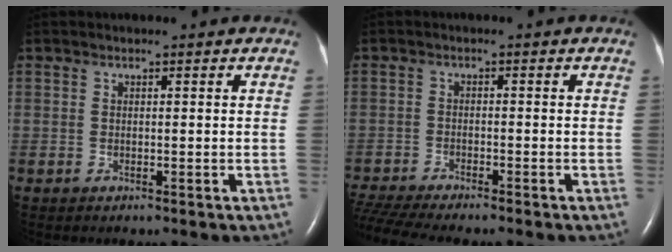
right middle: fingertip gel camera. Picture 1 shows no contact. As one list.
[{"total": 10.3, "force": [-9.2, 0.6, 4.6], "torque": [-0.083, -0.010, -0.149]}]